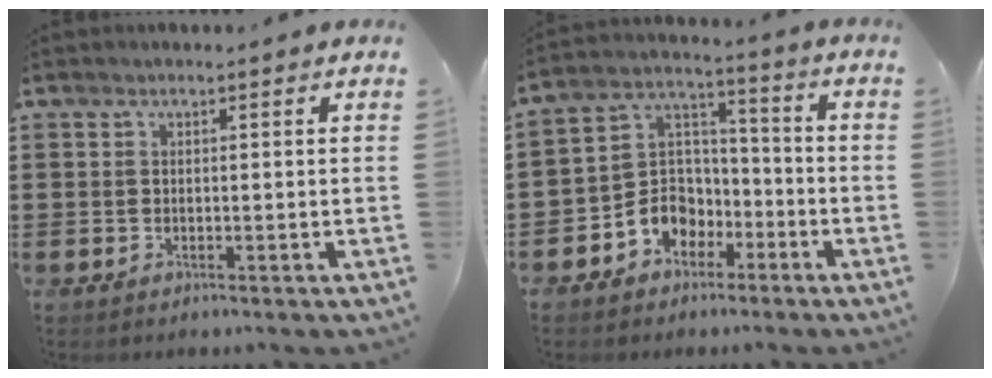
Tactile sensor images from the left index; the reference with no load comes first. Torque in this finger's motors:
{"motor_torque": [1.26, 0.88, 0.27, 0.08]}